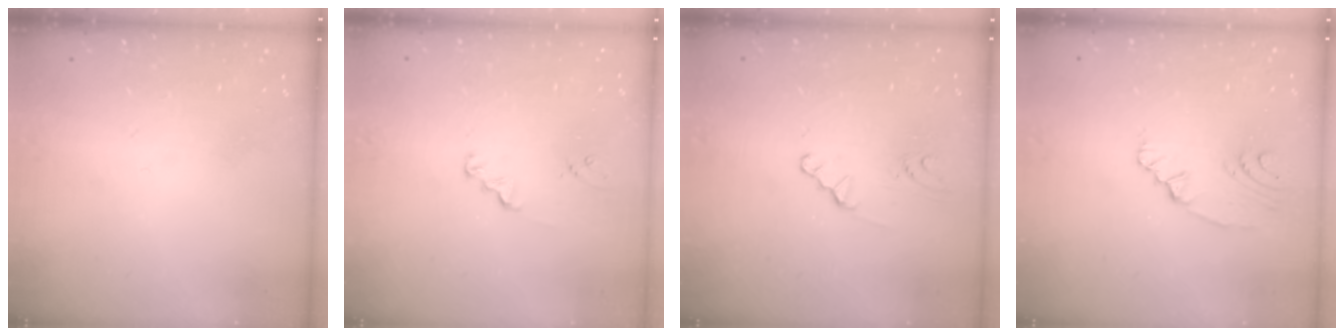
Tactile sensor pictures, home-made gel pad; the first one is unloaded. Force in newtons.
{"total": 1.2, "press": 1.2, "slide": 0.1}
{"total": 1.1, "press": 1.0, "slide": 0.2}
{"total": 3.0, "press": 2.6, "slide": 1.6}